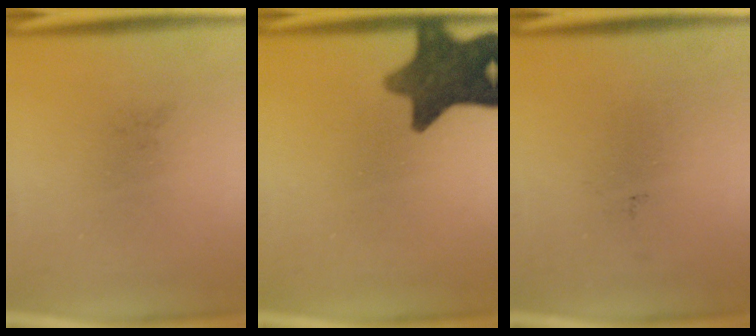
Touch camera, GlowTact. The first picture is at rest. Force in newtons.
{"total": 11.2}
{"total": 0.0}